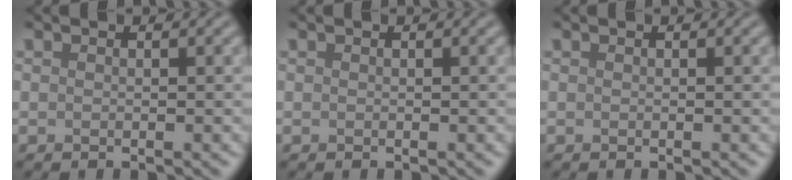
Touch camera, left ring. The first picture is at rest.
{"total": 0.0}
{"total": 0.0}